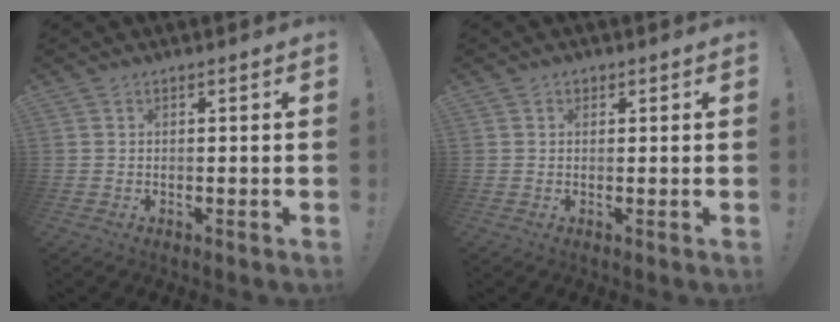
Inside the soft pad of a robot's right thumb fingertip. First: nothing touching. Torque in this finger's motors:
{"motor_torque": [0.02, 0.17, 0.05, -0.09, 0.00]}